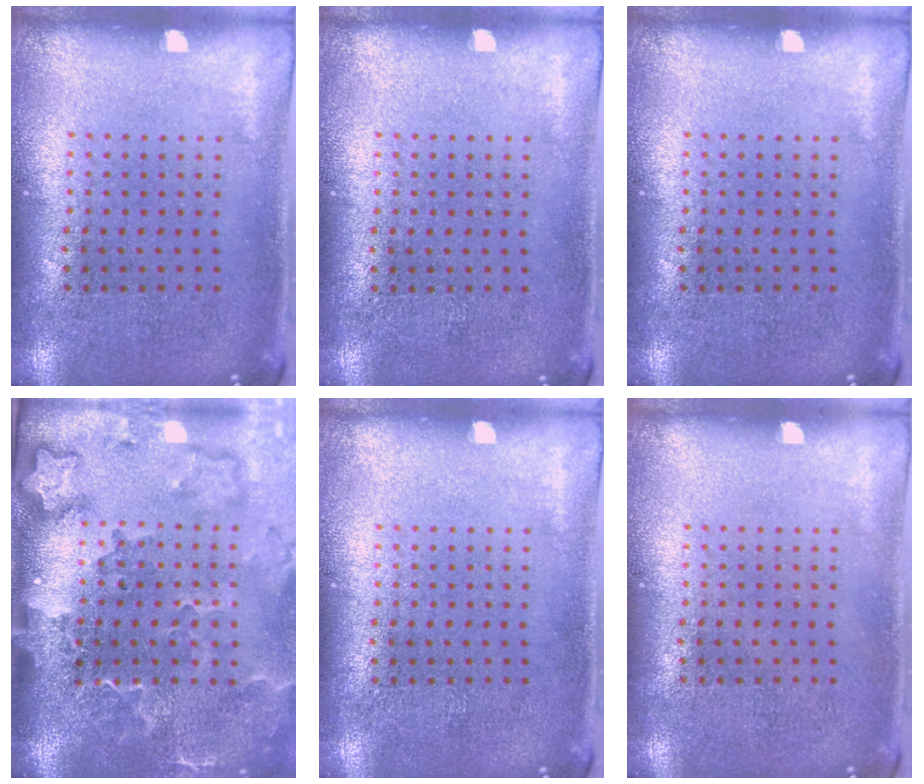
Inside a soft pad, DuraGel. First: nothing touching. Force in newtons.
{"total": 0.0}
{"total": 0.0}
{"total": 3.3, "press": 2.4, "slide": 2.2}
{"total": 0.0}
{"total": 0.0}